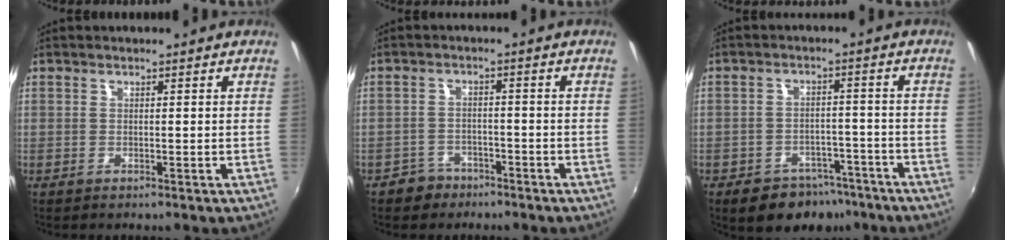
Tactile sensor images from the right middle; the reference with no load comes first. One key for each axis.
{"total": 4.6, "fx": -3.3, "fy": 3.1, "fz": 0.4, "tx": -0.024, "ty": 0.010, "tz": -0.055}
{"total": 10.2, "fx": -7.2, "fy": 6.3, "fz": 3.6, "tx": -0.078, "ty": 0.017, "tz": -0.088}